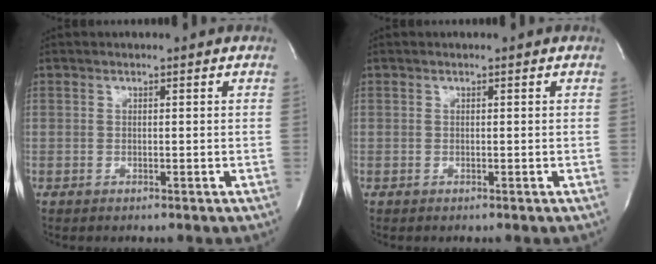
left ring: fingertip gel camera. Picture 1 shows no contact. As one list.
[{"total": 0.0}]